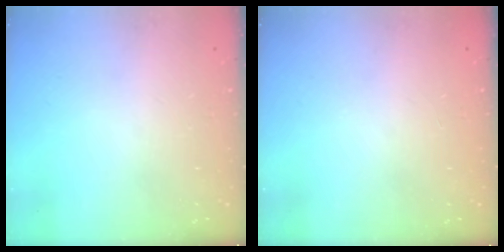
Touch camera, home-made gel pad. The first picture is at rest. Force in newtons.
{"total": 0.0}